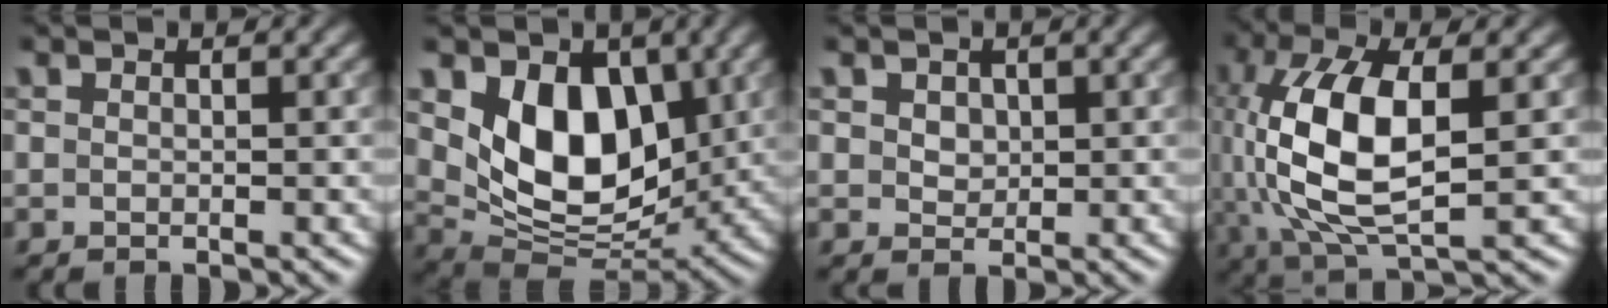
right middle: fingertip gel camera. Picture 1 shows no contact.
{"total": 9.0, "force": [2.0, 6.0, 6.4], "torque": [-0.109, -0.024, 0.033]}
{"total": 1.7, "force": [0.6, 1.4, 0.9], "torque": [-0.013, 0.005, 0.006]}
{"total": 10.6, "force": [0.6, 4.9, 9.4], "torque": [-0.200, 0.000, 0.013]}